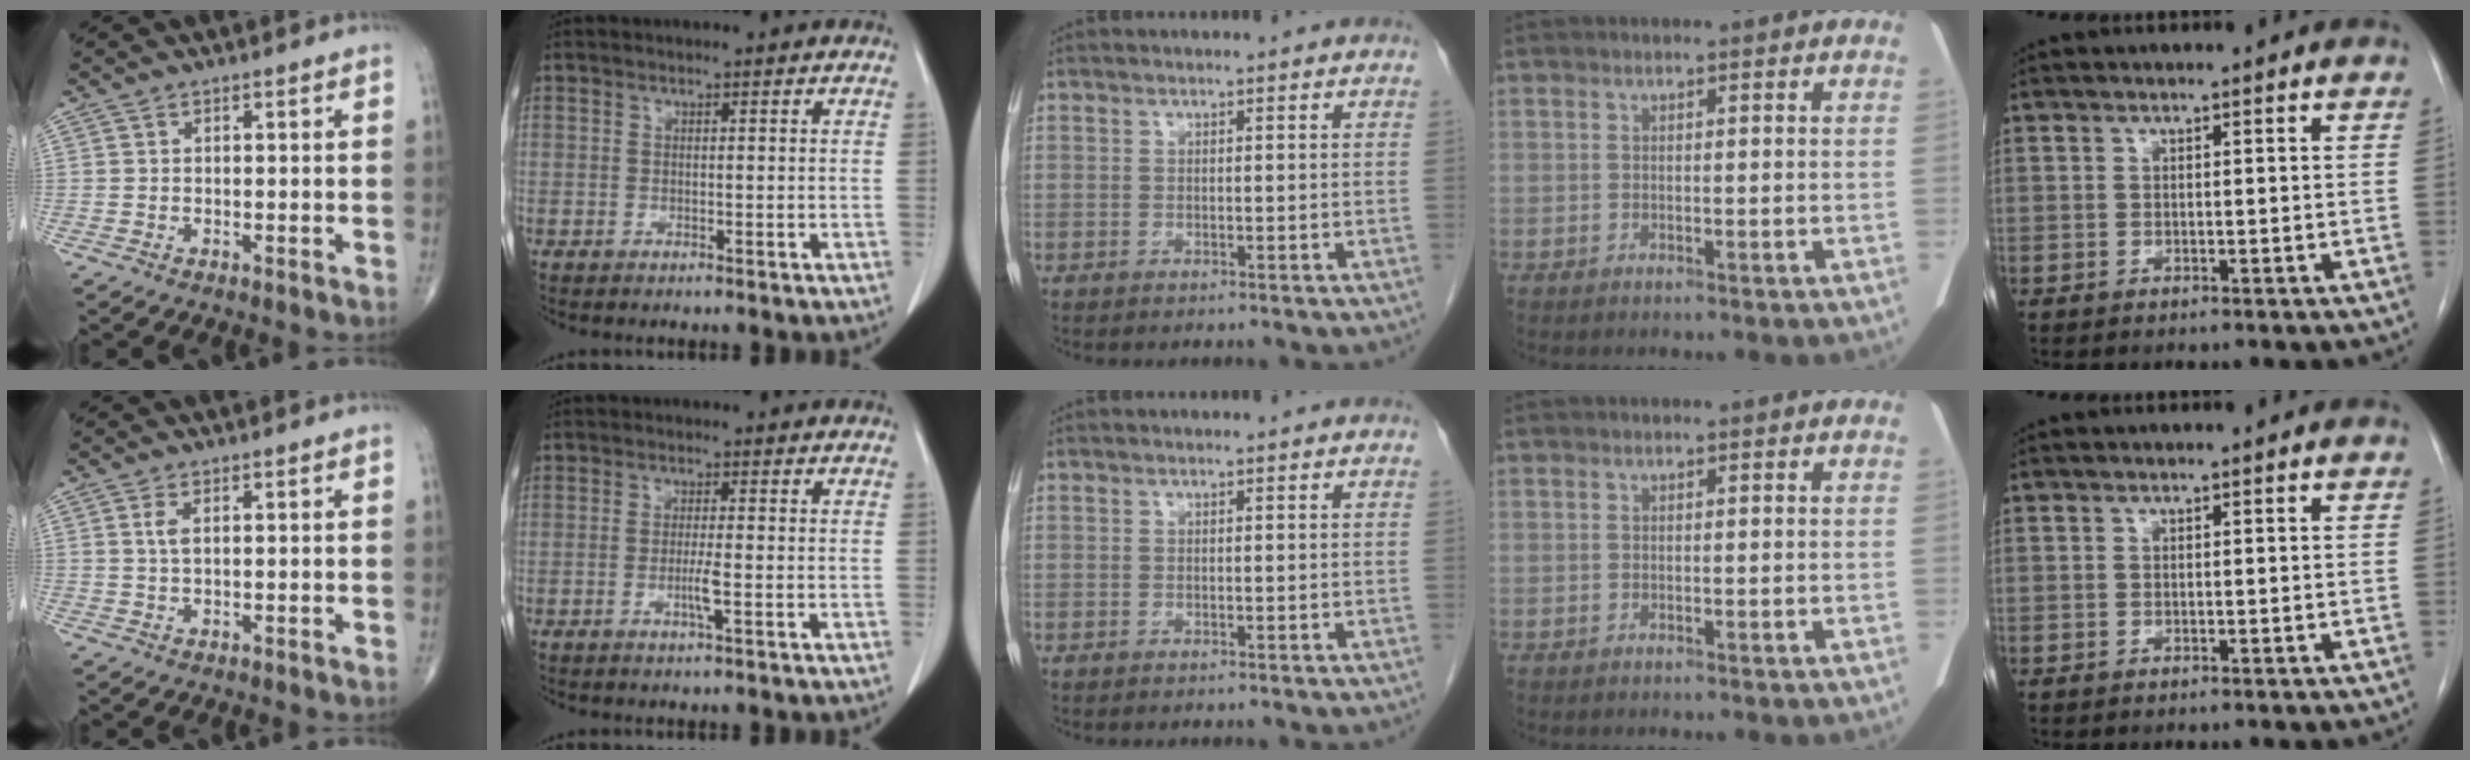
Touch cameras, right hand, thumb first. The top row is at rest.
{"thumb": {"total": 2.1, "force": [0.7, 0.8, 1.9], "torque": [-0.042, 0.002, 0.017]}, "index": {"total": 2.6, "force": [-0.9, -0.2, 2.5], "torque": [-0.050, -0.004, -0.018]}}